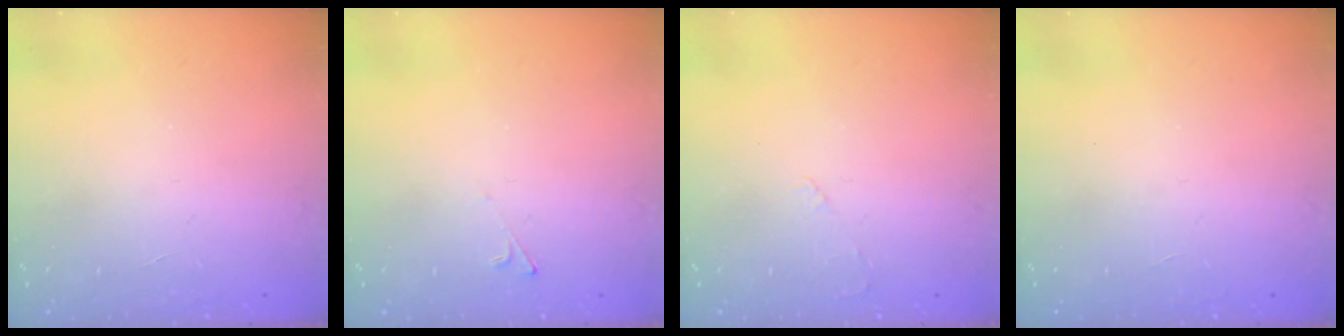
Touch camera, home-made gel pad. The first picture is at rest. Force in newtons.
{"total": 1.9, "press": 1.9, "slide": 0.4}
{"total": 2.4, "press": 2.4, "slide": 0.4}
{"total": 0.0}